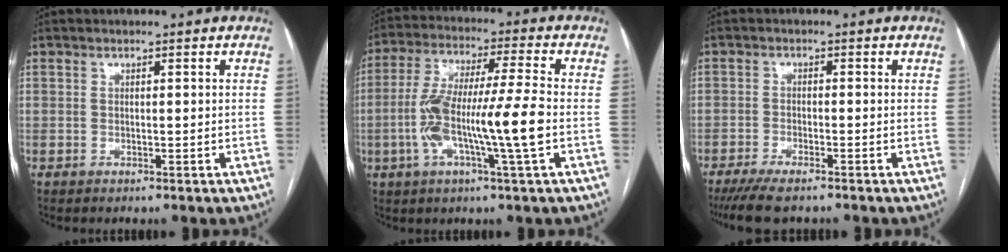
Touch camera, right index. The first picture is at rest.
{"total": 13.6, "force": [-2.8, 0.0, 13.3], "torque": [-0.260, 0.007, -0.056]}
{"total": 6.2, "force": [-5.0, 1.2, 3.6], "torque": [-0.057, -0.013, -0.083]}